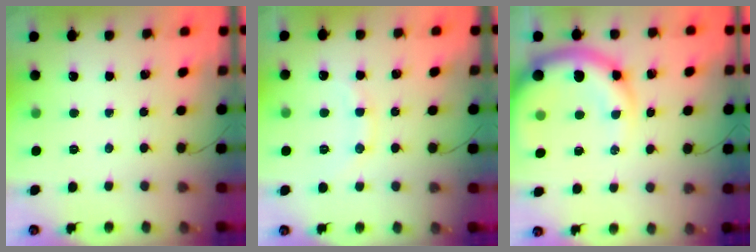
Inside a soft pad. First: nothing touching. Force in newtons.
{"total": 9.2, "press": 9.1, "slide": 1.0}
{"total": 9.9, "press": 9.5, "slide": 2.9}